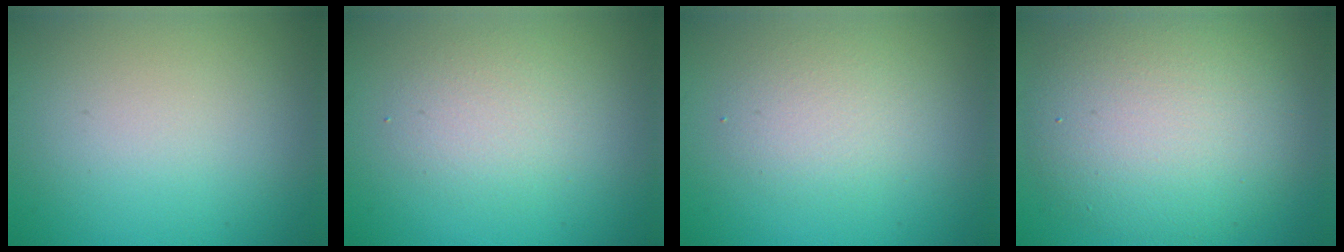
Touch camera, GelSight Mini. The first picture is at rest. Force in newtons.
{"total": 2.4, "press": 2.4, "slide": 0.2}
{"total": 2.4, "press": 2.4, "slide": 0.2}
{"total": 8.6, "press": 8.6, "slide": 0.6}